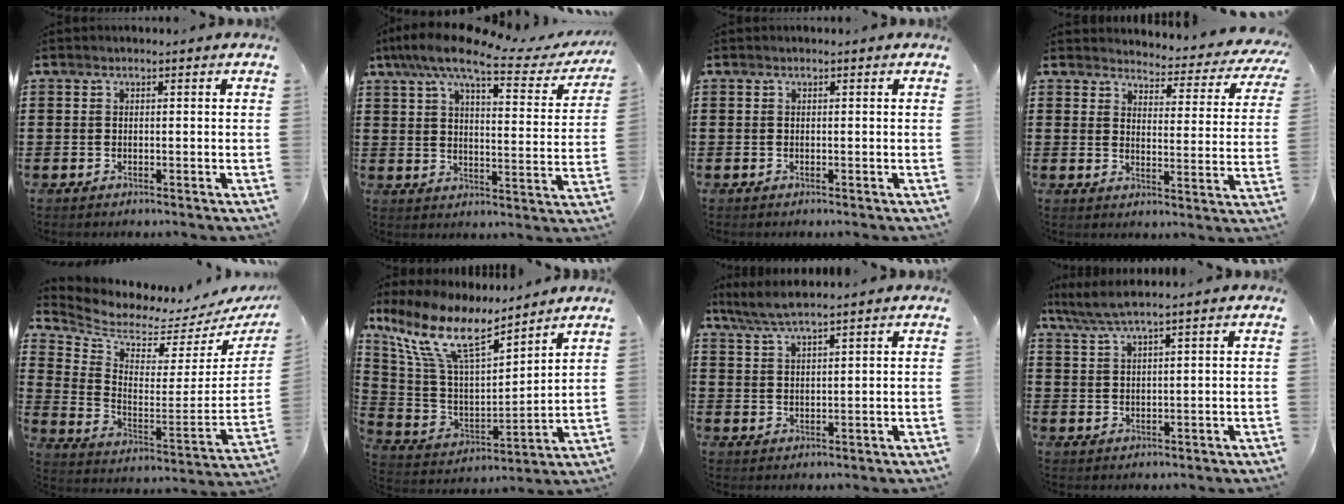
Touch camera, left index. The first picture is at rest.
{"total": 10.3, "force": [7.5, 1.9, 6.8], "torque": [-0.141, -0.032, 0.124]}
{"total": 0.0}
{"total": 3.8, "force": [3.6, 0.5, 0.7], "torque": [-0.029, -0.034, 0.057]}
{"total": 3.9, "force": [3.9, 0.3, 0.5], "torque": [-0.040, -0.059, 0.061]}
{"total": 12.1, "force": [8.7, 3.5, 7.8], "torque": [-0.189, -0.049, 0.150]}
{"total": 4.5, "force": [3.8, 0.0, 2.4], "torque": [-0.055, -0.006, 0.072]}
{"total": 4.0, "force": [3.0, -0.2, 2.6], "torque": [-0.057, -0.003, 0.054]}